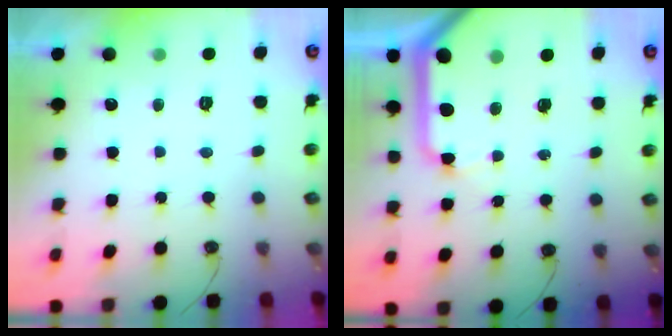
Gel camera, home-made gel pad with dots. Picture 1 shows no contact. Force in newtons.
{"total": 11.7, "press": 11.6, "slide": 1.6}